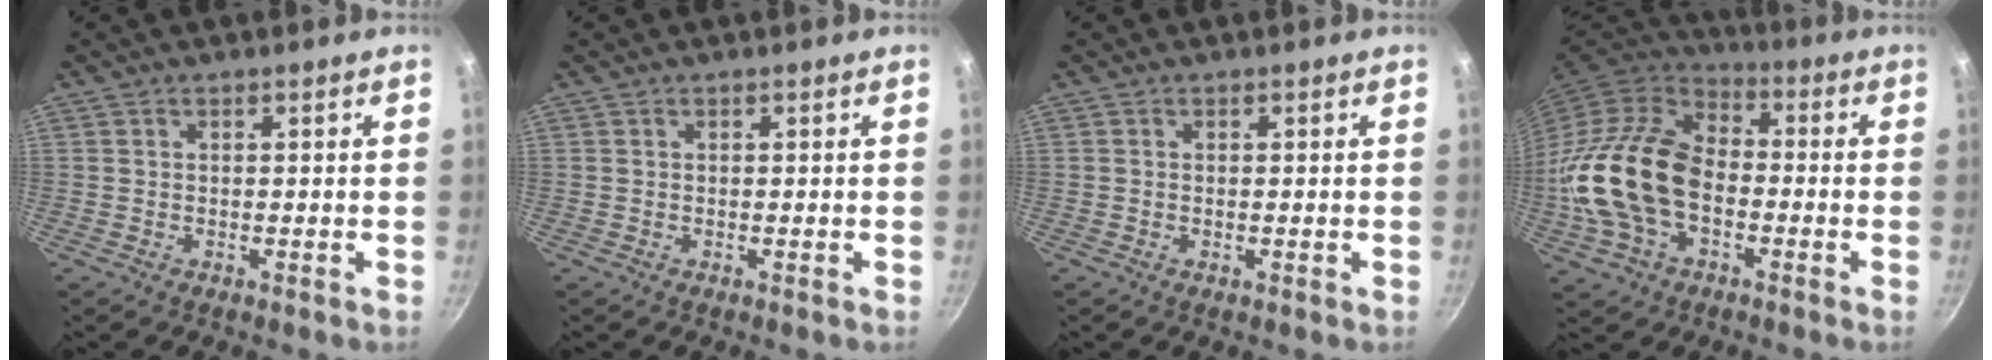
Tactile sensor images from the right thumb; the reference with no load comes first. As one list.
[{"total": 0.0}, {"total": 0.0}, {"total": 20.5, "force": [-3.4, 13.7, 14.9], "torque": [-0.271, 0.035, -0.074]}]